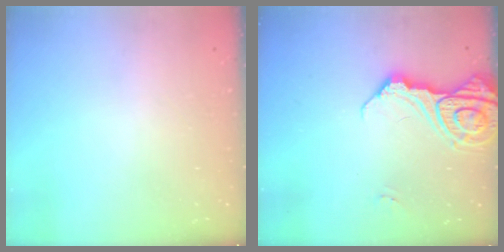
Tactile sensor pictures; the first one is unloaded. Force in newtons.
{"total": 13.1, "press": 13.0, "slide": 1.3}